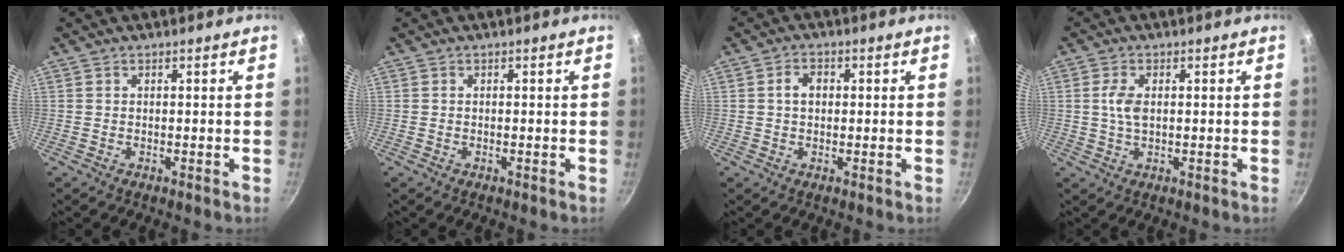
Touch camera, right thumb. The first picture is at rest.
{"total": 0.0}
{"total": 3.2, "force": [0.3, 2.3, 2.1], "torque": [-0.021, 0.009, 0.004]}
{"total": 3.9, "force": [0.5, 2.1, 3.3], "torque": [-0.065, 0.003, 0.009]}